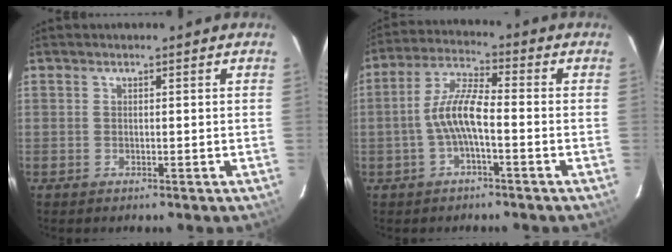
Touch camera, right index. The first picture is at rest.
{"total": 7.3, "force": [-2.0, 1.6, 6.9], "torque": [-0.149, 0.014, -0.039]}